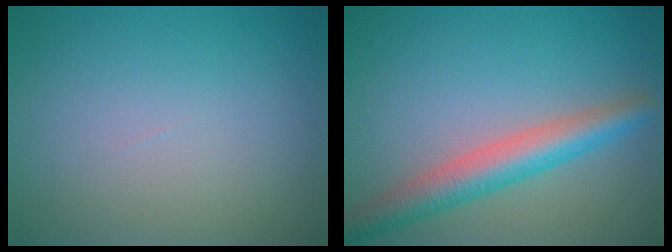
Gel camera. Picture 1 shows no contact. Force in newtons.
{"total": 4.8, "press": 4.8, "slide": 0.2}